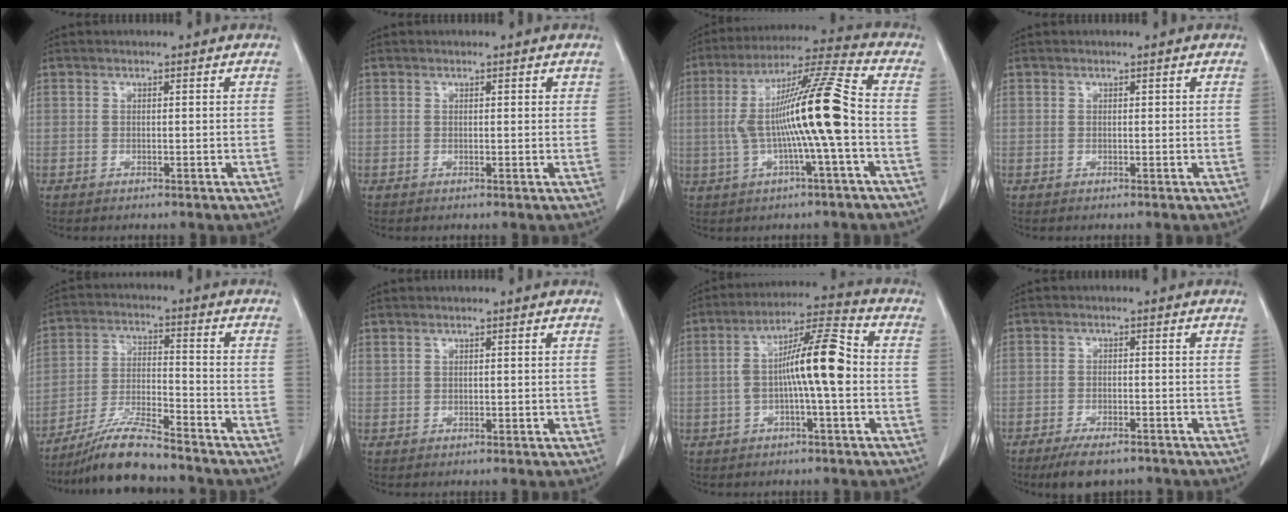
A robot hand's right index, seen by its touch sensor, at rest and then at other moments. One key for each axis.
{"total": 0.7, "fx": 0.4, "fy": 0.3, "fz": 0.5, "tx": -0.006, "ty": -0.001, "tz": 0.004}
{"total": 14.4, "fx": -1.2, "fy": -0.4, "fz": 14.4, "tx": -0.262, "ty": 0.019, "tz": -0.030}
{"total": 0.0}
{"total": 9.9, "fx": -8.6, "fy": 0.4, "fz": 5.0, "tx": -0.095, "ty": -0.016, "tz": -0.157}
{"total": 0.8, "fx": 0.6, "fy": 0.3, "fz": 0.4, "tx": -0.008, "ty": 0.003, "tz": 0.014}
{"total": 10.8, "fx": -0.7, "fy": 1.2, "fz": 10.7, "tx": -0.187, "ty": 0.026, "tz": -0.018}
{"total": 6.0, "fx": -4.7, "fy": 2.0, "fz": 3.2, "tx": -0.049, "ty": -0.007, "tz": -0.069}